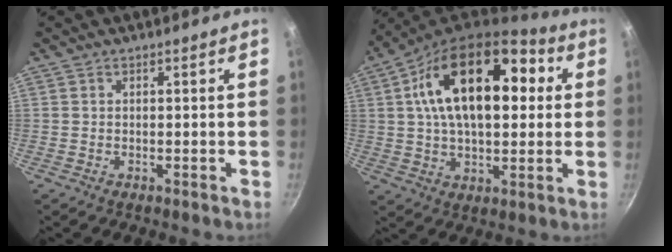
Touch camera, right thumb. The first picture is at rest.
{"total": 23.3, "force": [5.1, 12.6, 18.9], "torque": [-0.297, 0.024, 0.071]}